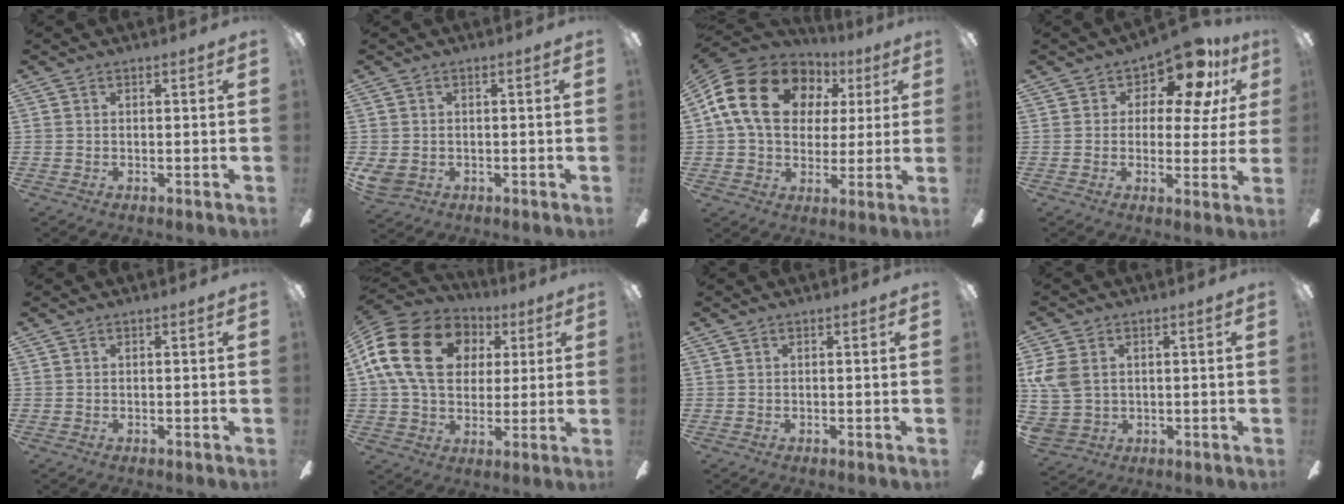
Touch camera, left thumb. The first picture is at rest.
{"total": 3.4, "force": [-0.9, 2.7, 1.8], "torque": [-0.050, 0.000, -0.021]}
{"total": 19.1, "force": [6.0, 14.6, 10.8], "torque": [-0.195, 0.005, 0.113]}
{"total": 11.3, "force": [7.1, 5.3, 7.0], "torque": [-0.107, -0.050, 0.124]}
{"total": 0.0}
{"total": 20.5, "force": [5.1, 15.5, 12.4], "torque": [-0.244, 0.009, 0.091]}
{"total": 0.0}
{"total": 9.2, "force": [1.9, 7.2, 5.5], "torque": [-0.139, 0.011, 0.040]}